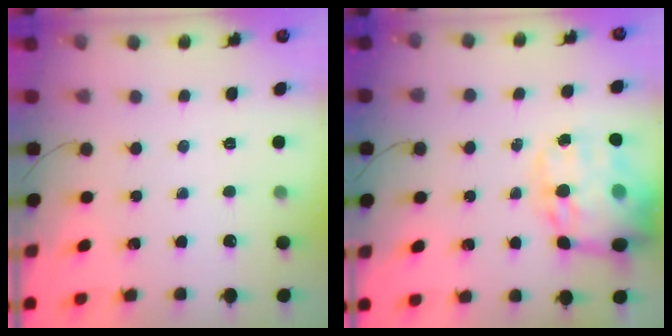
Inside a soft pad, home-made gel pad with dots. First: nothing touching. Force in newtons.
{"total": 21.7, "press": 21.2, "slide": 4.6}